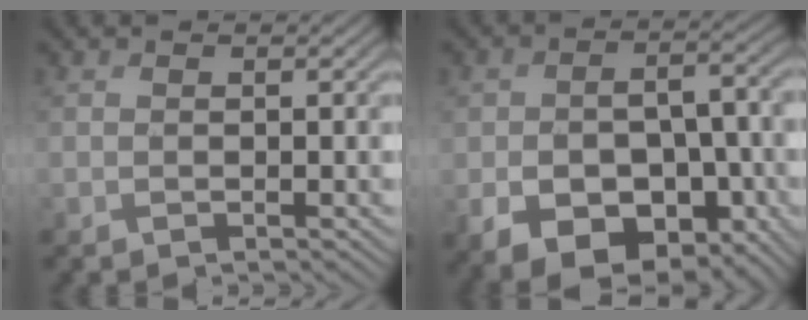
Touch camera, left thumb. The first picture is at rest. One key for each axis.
{"total": 12.2, "fx": -5.2, "fy": 7.9, "fz": 7.7, "tx": -0.133, "ty": -0.040, "tz": -0.071}